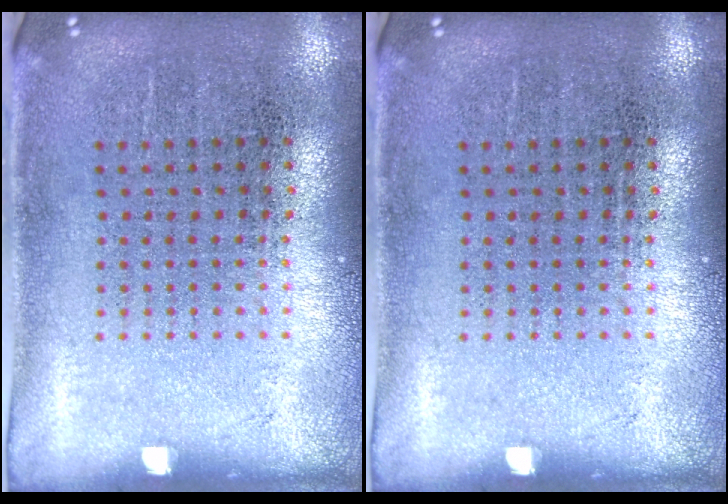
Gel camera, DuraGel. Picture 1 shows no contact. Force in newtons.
{"total": 0.0}